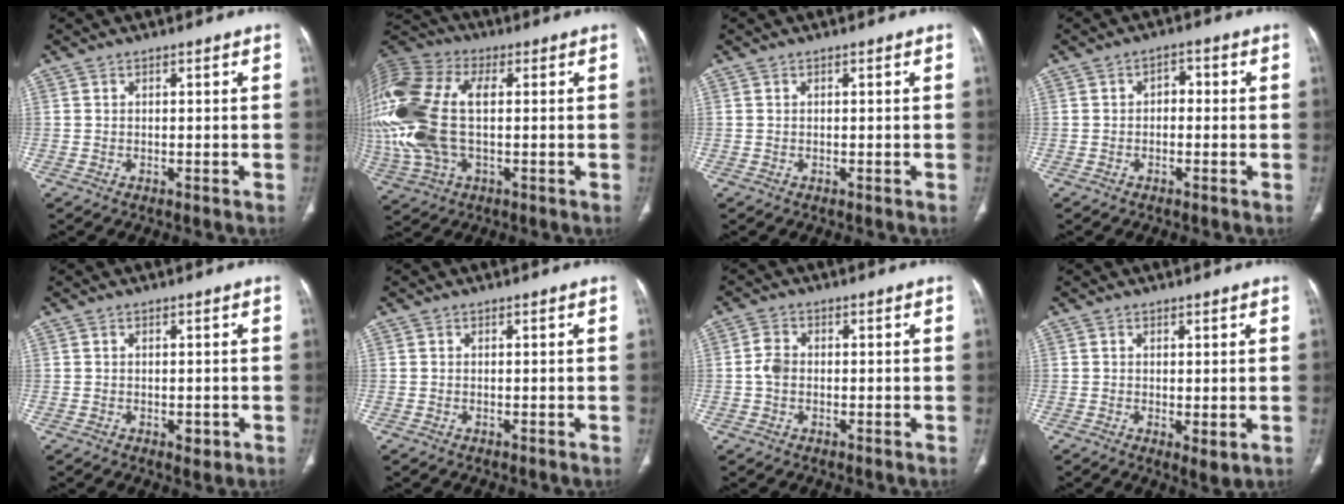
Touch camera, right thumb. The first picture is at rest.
{"total": 24.0, "force": [1.3, 13.4, 19.9], "torque": [-0.501, 0.015, 0.028]}
{"total": 0.0}
{"total": 2.6, "force": [-0.3, 1.8, 1.8], "torque": [-0.016, 0.013, -0.015]}
{"total": 1.9, "force": [-0.5, 1.1, 1.5], "torque": [-0.013, -0.001, -0.003]}
{"total": 0.0}
{"total": 3.2, "force": [-0.3, 2.3, 2.1], "torque": [-0.042, 0.007, -0.012]}
{"total": 2.7, "force": [-0.3, 1.0, 2.5], "torque": [-0.043, -0.013, -0.003]}